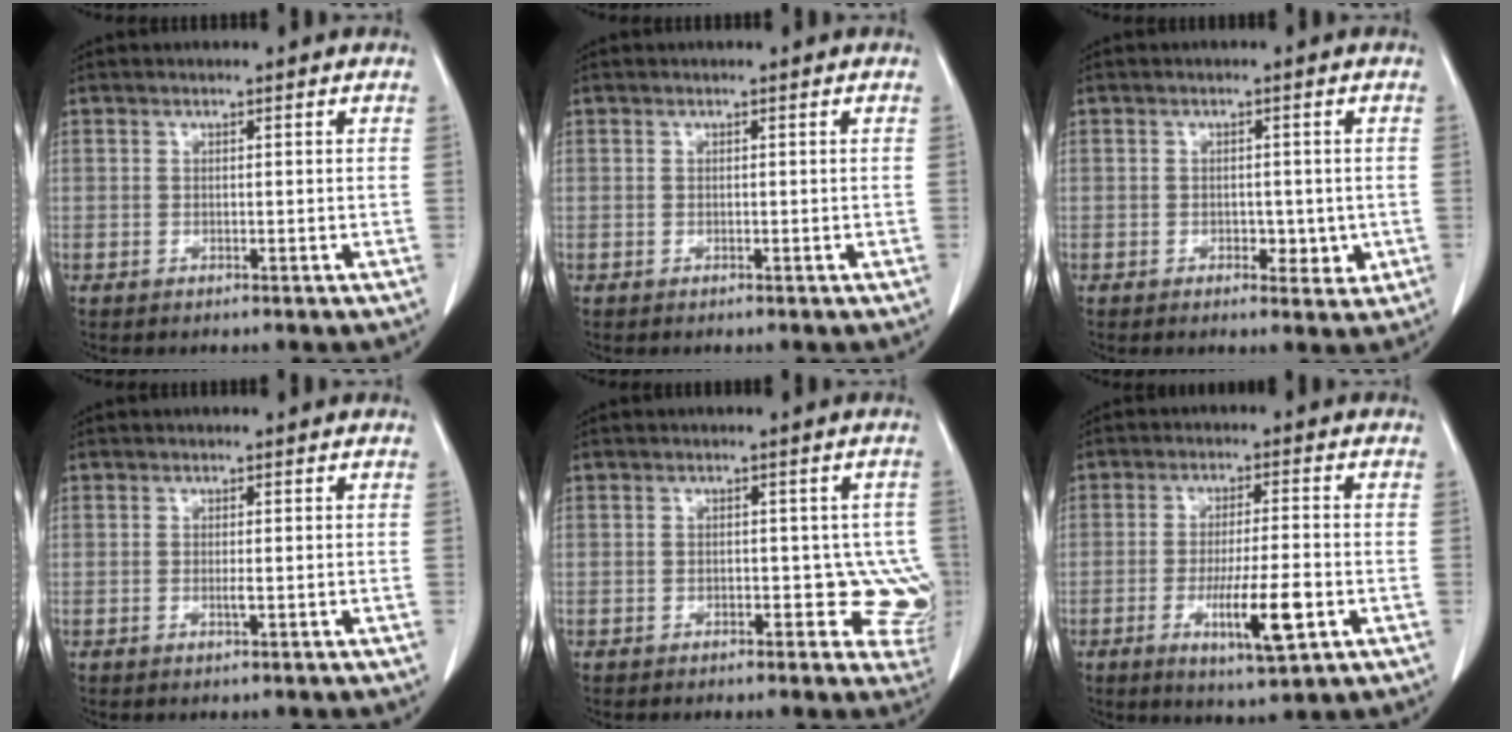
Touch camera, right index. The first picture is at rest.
{"total": 0.0}
{"total": 3.4, "force": [-0.8, 2.1, 2.6], "torque": [-0.027, 0.002, -0.004]}
{"total": 0.9, "force": [-0.2, 0.0, 0.9], "torque": [-0.020, -0.002, -0.004]}
{"total": 5.7, "force": [-1.2, 3.6, 4.3], "torque": [-0.015, 0.010, -0.014]}
{"total": 11.4, "force": [-3.8, 1.1, 10.7], "torque": [-0.184, -0.017, -0.060]}